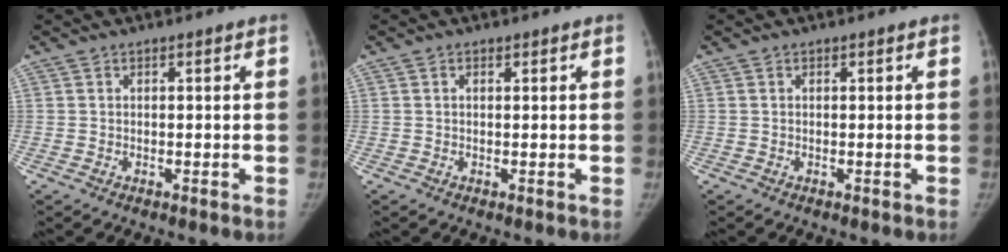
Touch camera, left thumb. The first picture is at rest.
{"total": 0.0}
{"total": 0.0}